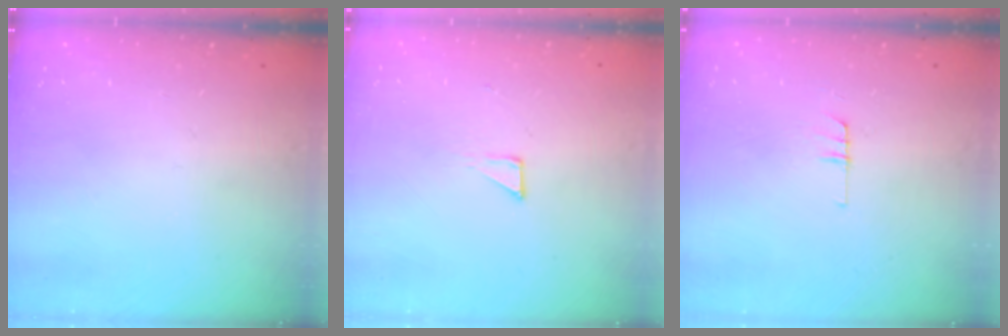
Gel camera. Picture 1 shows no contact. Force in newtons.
{"total": 3.3, "press": 3.3, "slide": 0.3}
{"total": 4.8, "press": 4.8, "slide": 0.4}